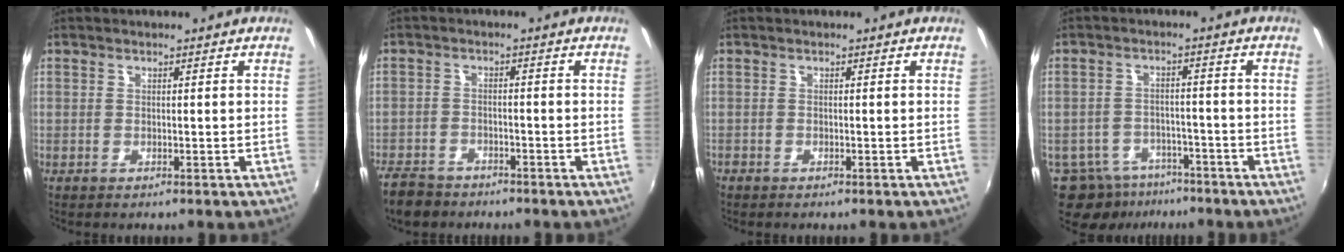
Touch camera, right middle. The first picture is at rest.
{"total": 7.3, "force": [-5.9, 3.8, 2.0], "torque": [-0.072, -0.003, -0.103]}
{"total": 0.7, "force": [-0.6, 0.2, 0.1], "torque": [-0.004, -0.003, -0.015]}
{"total": 10.7, "force": [-7.5, 6.8, 3.4], "torque": [-0.096, 0.001, -0.104]}